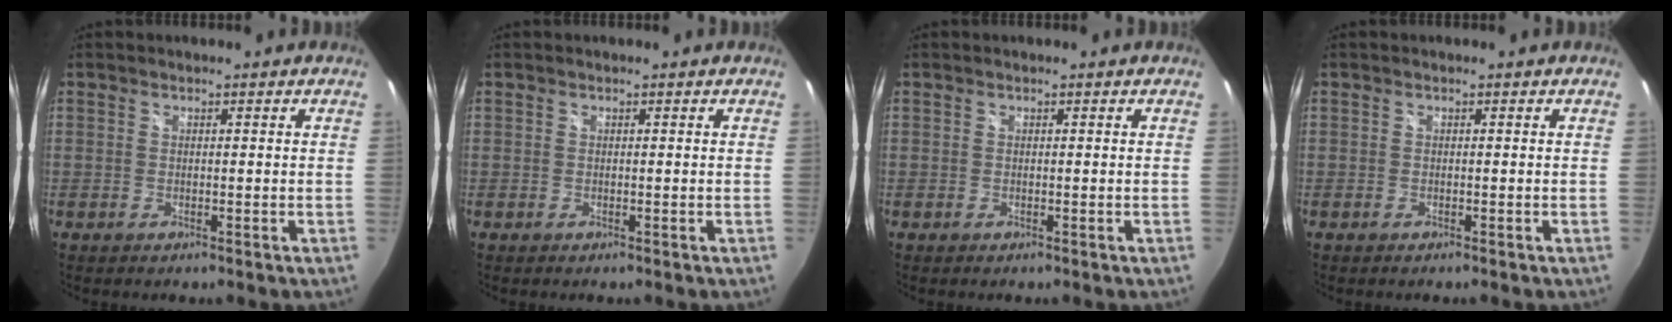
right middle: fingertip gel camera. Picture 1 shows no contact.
{"total": 0.0}
{"total": 0.0}
{"total": 0.0}